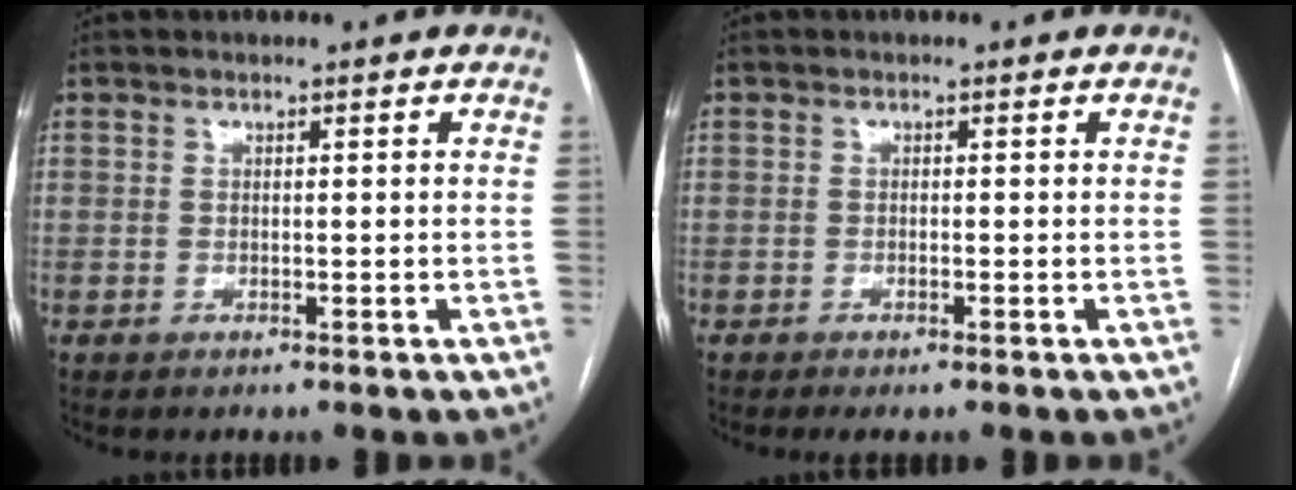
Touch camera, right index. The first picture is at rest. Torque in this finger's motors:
{"motor_torque": [0.23, 0.07, 0.13, 0.02]}